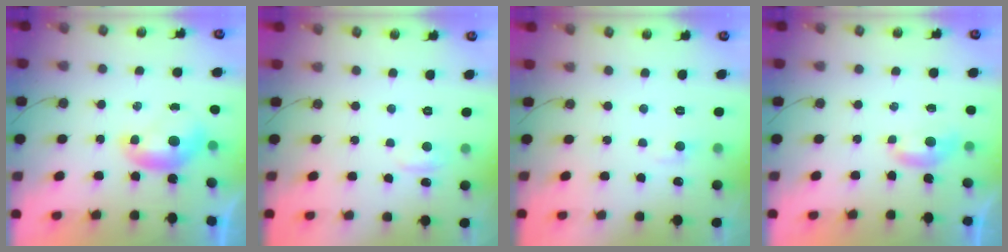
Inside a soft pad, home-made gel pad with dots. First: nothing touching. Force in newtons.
{"total": 1.3, "press": 1.0, "slide": 0.7}
{"total": 0.8, "press": 0.0, "slide": 0.8}
{"total": 3.0, "press": 2.9, "slide": 0.4}